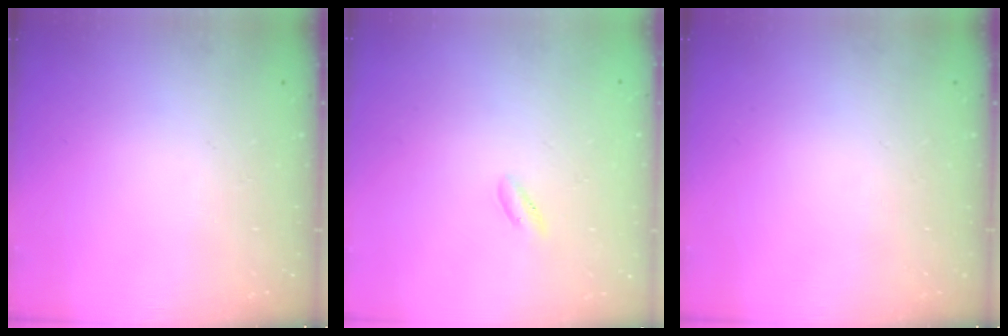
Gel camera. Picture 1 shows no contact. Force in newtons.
{"total": 1.1, "press": 0.9, "slide": 0.5}
{"total": 0.0}